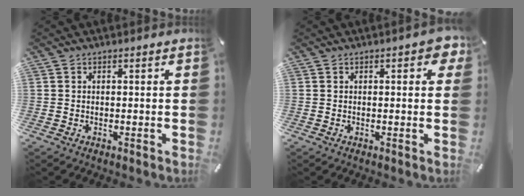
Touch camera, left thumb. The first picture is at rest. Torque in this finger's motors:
{"motor_torque": [0.80, 0.66, 0.34, -0.27, 0.00]}